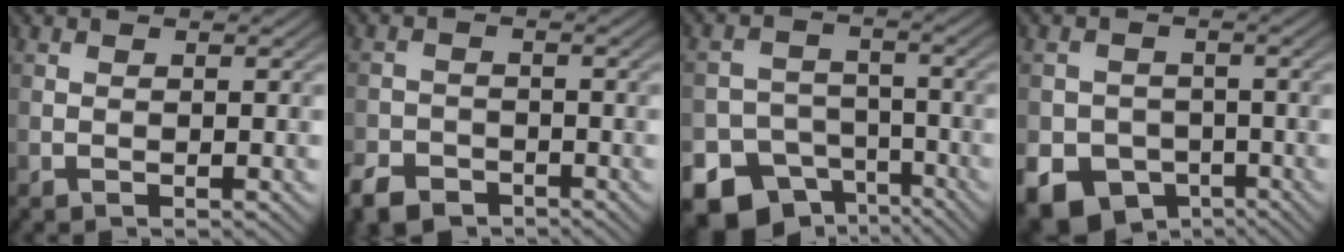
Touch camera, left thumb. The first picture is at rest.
{"total": 4.2, "force": [-3.2, 2.2, 1.6], "torque": [-0.029, -0.007, -0.067]}
{"total": 10.8, "force": [-7.3, 7.3, 3.1], "torque": [-0.059, -0.022, -0.111]}
{"total": 8.8, "force": [-4.7, 6.8, 3.0], "torque": [-0.053, -0.027, -0.094]}